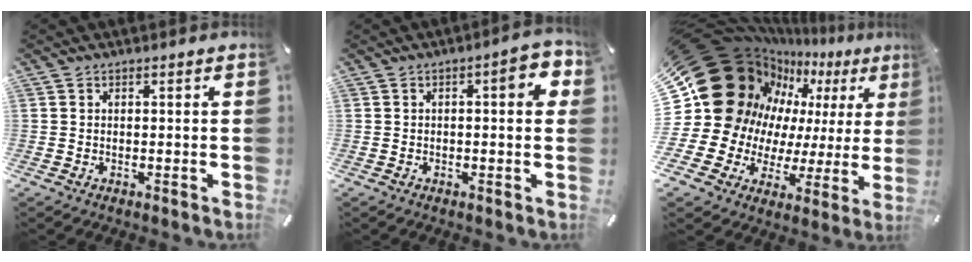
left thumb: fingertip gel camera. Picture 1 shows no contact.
{"total": 6.5, "force": [1.1, 2.3, 6.0], "torque": [-0.071, -0.003, 0.011]}
{"total": 21.9, "force": [8.8, 16.3, 11.7], "torque": [-0.177, -0.088, 0.192]}